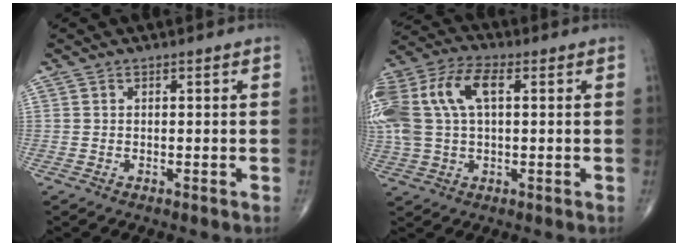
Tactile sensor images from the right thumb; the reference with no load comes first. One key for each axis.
{"total": 18.7, "fx": 4.1, "fy": 10.4, "fz": 15.0, "tx": -0.361, "ty": 0.037, "tz": 0.072}